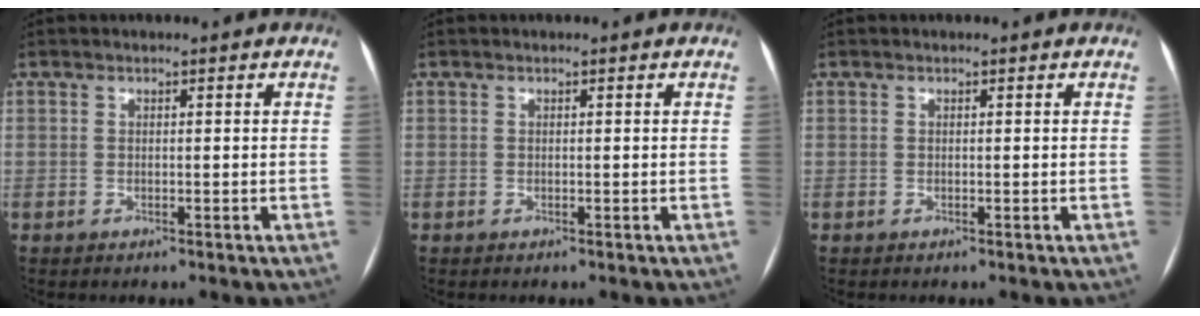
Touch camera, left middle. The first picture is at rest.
{"total": 0.0}
{"total": 0.0}